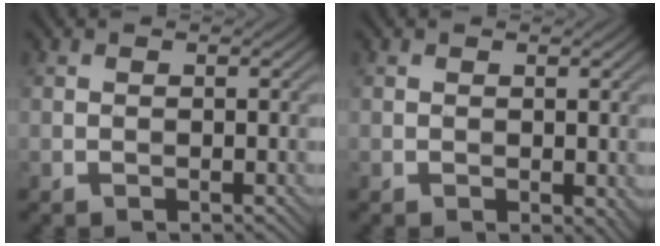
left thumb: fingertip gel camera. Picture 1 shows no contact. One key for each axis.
{"total": 1.3, "fx": 0.1, "fy": 0.8, "fz": 1.0, "tx": -0.014, "ty": -0.003, "tz": 0.004}